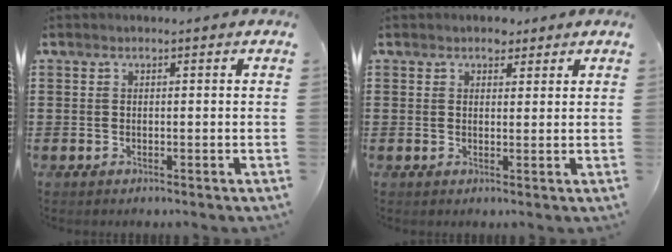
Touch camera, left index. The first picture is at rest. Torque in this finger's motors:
{"motor_torque": [0.30, -0.24, 0.20, 0.03]}